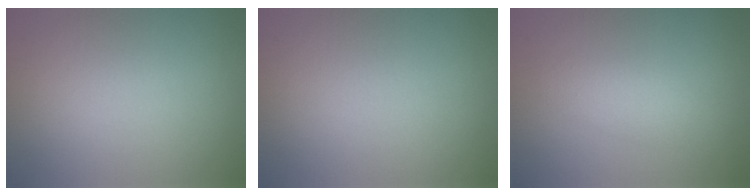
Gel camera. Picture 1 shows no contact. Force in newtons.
{"total": 0.0}
{"total": 1.9, "press": 1.9, "slide": 0.1}